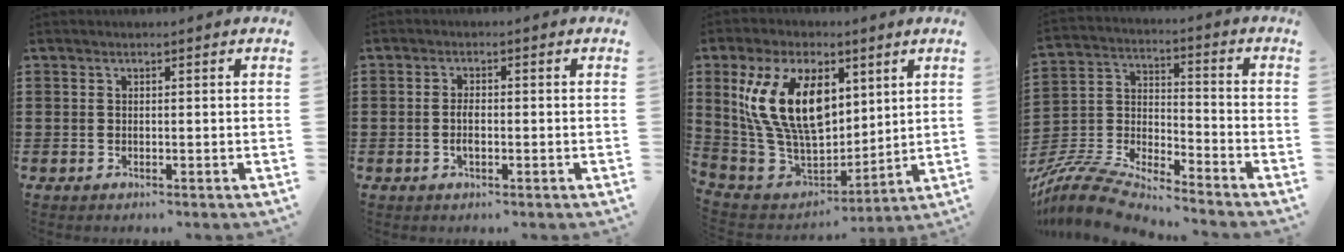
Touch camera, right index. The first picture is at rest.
{"total": 2.3, "force": [-0.4, 0.7, 2.1], "torque": [-0.049, -0.005, -0.009]}
{"total": 15.3, "force": [4.9, 8.7, 11.5], "torque": [-0.267, 0.014, 0.092]}
{"total": 9.0, "force": [-8.4, 1.5, 2.8], "torque": [-0.078, 0.002, -0.172]}